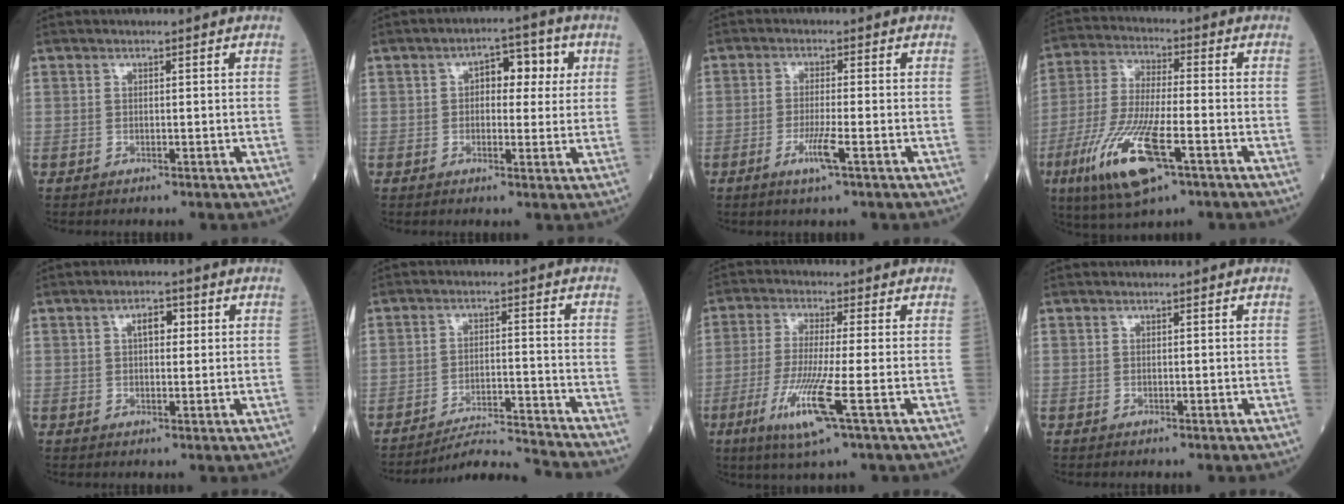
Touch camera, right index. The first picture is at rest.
{"total": 6.2, "force": [1.5, 3.2, 5.0], "torque": [-0.064, 0.021, 0.019]}
{"total": 3.9, "force": [-1.7, -0.2, 3.6], "torque": [-0.071, -0.009, -0.034]}
{"total": 14.2, "force": [-6.3, 2.9, 12.4], "torque": [-0.260, -0.026, -0.112]}
{"total": 3.2, "force": [1.0, 1.5, 2.7], "torque": [-0.046, 0.008, 0.014]}
{"total": 10.5, "force": [-10.1, -2.6, 0.8], "torque": [-0.013, -0.004, -0.166]}
{"total": 9.5, "force": [-3.5, -0.5, 8.8], "torque": [-0.182, -0.027, -0.070]}
{"total": 0.0}